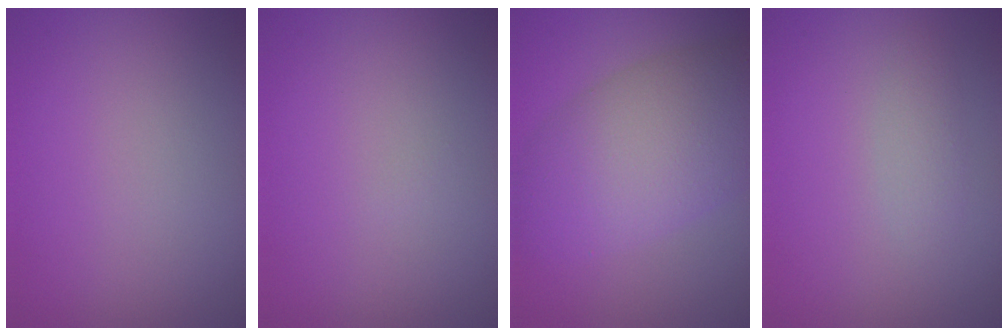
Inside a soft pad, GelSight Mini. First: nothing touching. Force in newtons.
{"total": 0.0}
{"total": 8.4, "press": 8.4, "slide": 0.4}
{"total": 1.1, "press": 1.1, "slide": 0.0}